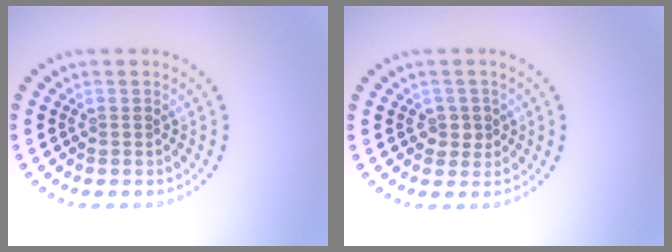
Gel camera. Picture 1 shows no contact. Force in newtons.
{"total": 1.5, "press": 1.4, "slide": 0.6}